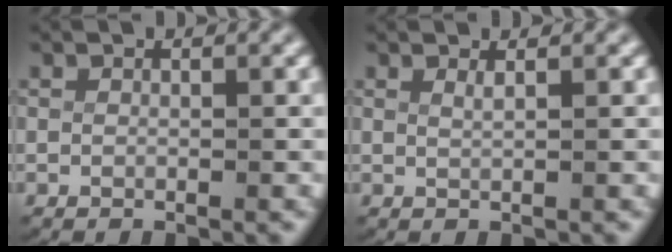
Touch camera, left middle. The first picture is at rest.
{"total": 0.7, "force": [0.4, -0.4, 0.5], "torque": [-0.014, -0.008, 0.014]}